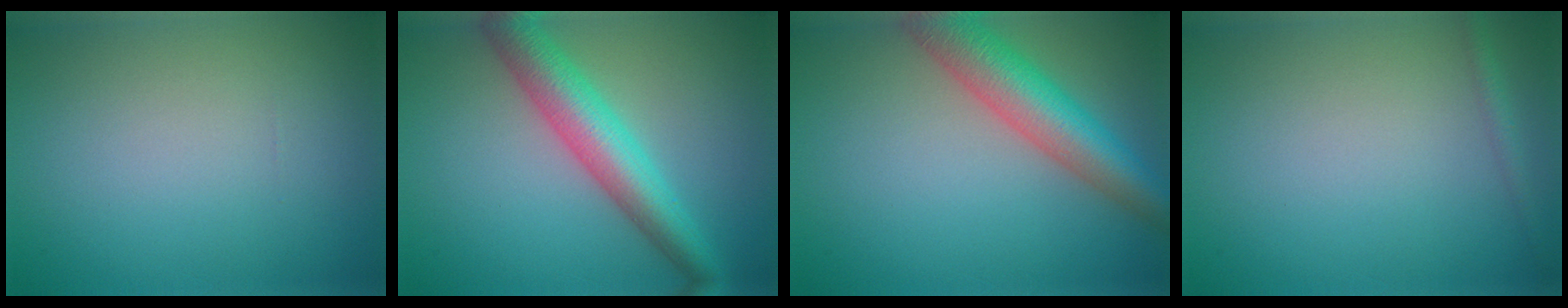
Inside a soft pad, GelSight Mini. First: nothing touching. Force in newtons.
{"total": 6.1, "press": 6.1, "slide": 0.1}
{"total": 6.9, "press": 6.9, "slide": 0.3}
{"total": 1.1, "press": 1.1, "slide": 0.1}